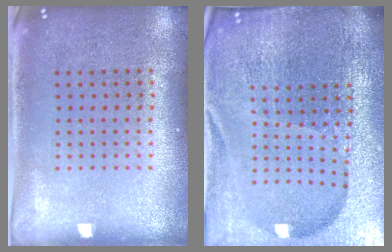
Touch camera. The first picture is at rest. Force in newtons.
{"total": 6.9, "press": 6.0, "slide": 3.4}